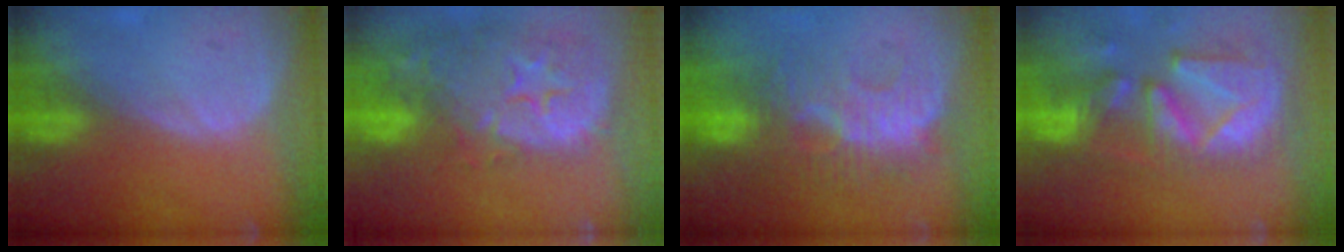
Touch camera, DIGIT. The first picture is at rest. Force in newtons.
{"total": 14.9, "press": 12.0, "slide": 8.9}
{"total": 9.0, "press": 8.9, "slide": 1.7}
{"total": 13.0, "press": 11.3, "slide": 6.5}